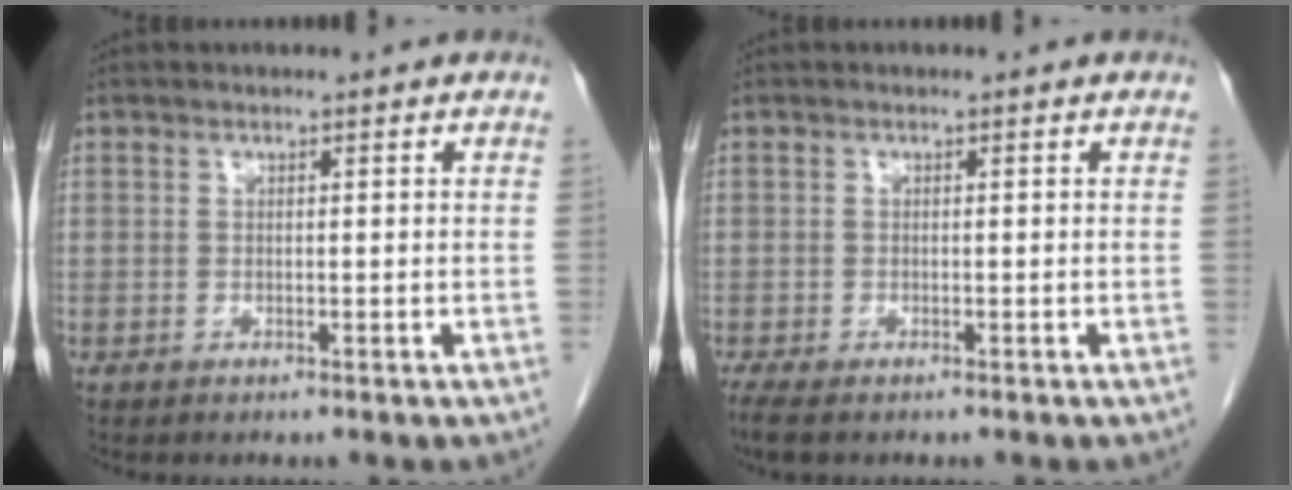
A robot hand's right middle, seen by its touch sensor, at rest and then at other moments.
{"total": 3.2, "force": [-2.4, 1.0, 1.9], "torque": [-0.039, -0.012, -0.037]}